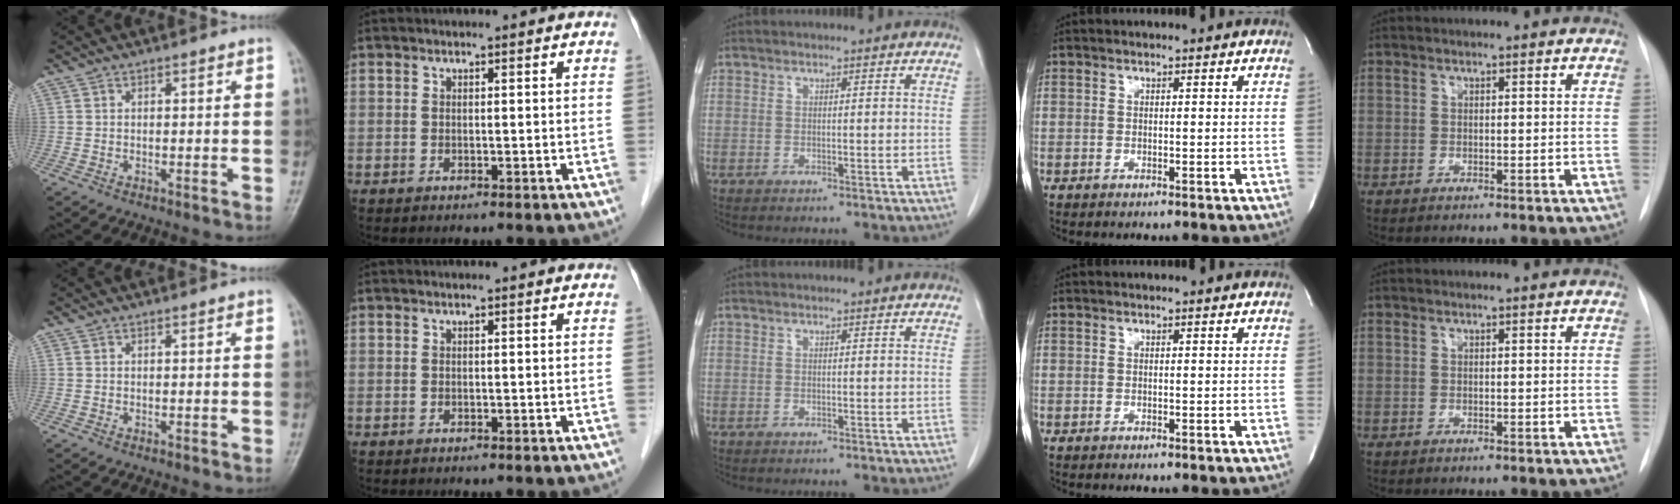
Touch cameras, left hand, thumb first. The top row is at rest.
{}